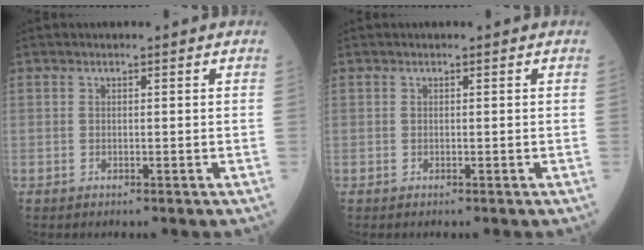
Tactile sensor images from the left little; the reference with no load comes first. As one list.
[{"total": 0.0}]